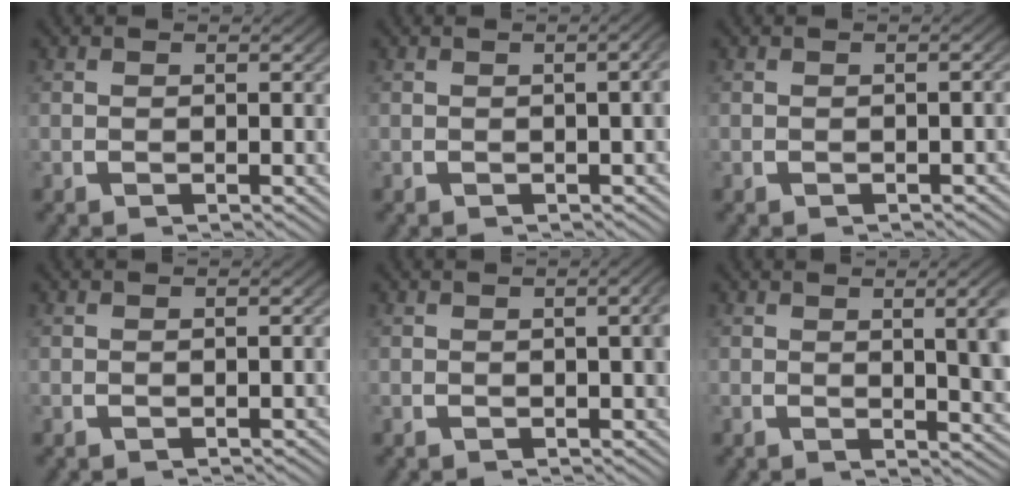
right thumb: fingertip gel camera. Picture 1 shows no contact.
{"total": 1.9, "force": [-0.3, 0.5, 1.8], "torque": [-0.020, 0.006, -0.002]}
{"total": 0.9, "force": [-0.7, 0.3, 0.5], "torque": [-0.006, -0.001, -0.009]}
{"total": 0.6, "force": [-0.5, 0.1, 0.2], "torque": [-0.005, 0.001, -0.006]}
{"total": 1.9, "force": [-0.1, 0.5, 1.8], "torque": [-0.020, 0.001, 0.001]}
{"total": 5.0, "force": [0.8, 1.6, 4.6], "torque": [-0.046, -0.001, 0.014]}